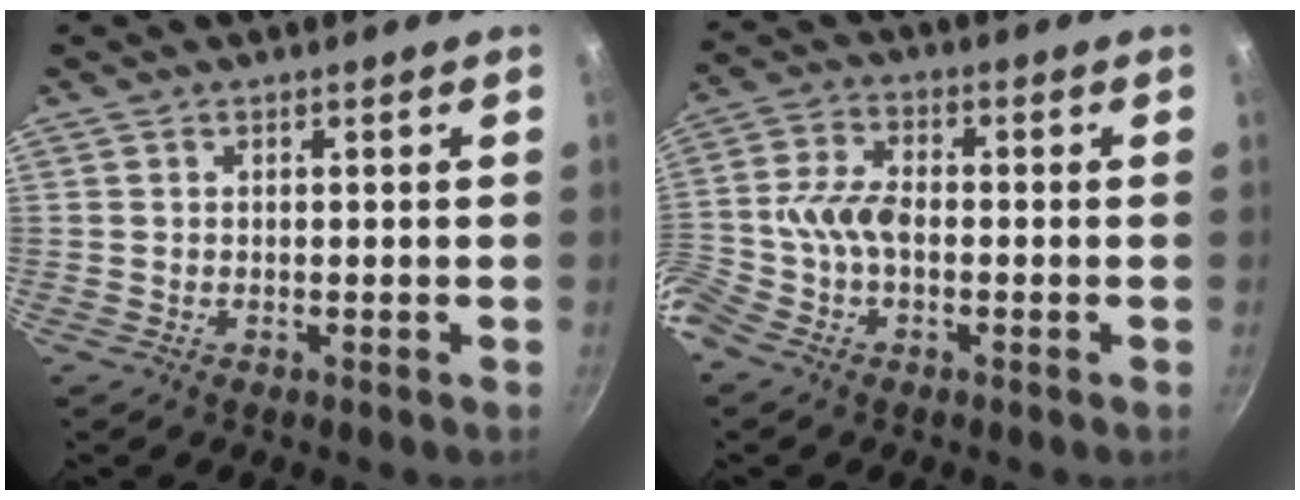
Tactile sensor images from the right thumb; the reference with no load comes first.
{"total": 8.0, "force": [-2.2, 4.8, 6.0], "torque": [-0.131, 0.027, -0.059]}